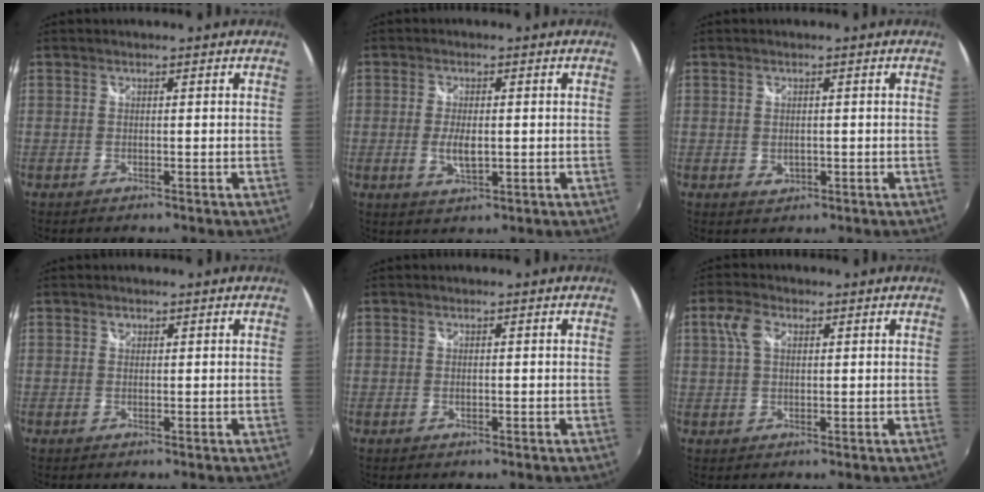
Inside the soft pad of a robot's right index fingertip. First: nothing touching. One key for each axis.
{"total": 4.4, "fx": -0.5, "fy": 2.0, "fz": 3.9, "tx": -0.073, "ty": -0.009, "tz": -0.007}
{"total": 2.2, "fx": -0.1, "fy": 1.7, "fz": 1.4, "tx": -0.023, "ty": -0.003, "tz": 0.000}
{"total": 0.9, "fx": 0.4, "fy": 0.7, "fz": 0.2, "tx": -0.002, "ty": 0.003, "tz": 0.005}
{"total": 0.5, "fx": 0.0, "fy": 0.4, "fz": 0.4, "tx": -0.007, "ty": -0.002, "tz": 0.000}
{"total": 4.6, "fx": 1.4, "fy": 2.7, "fz": 3.4, "tx": -0.070, "ty": 0.013, "tz": 0.027}